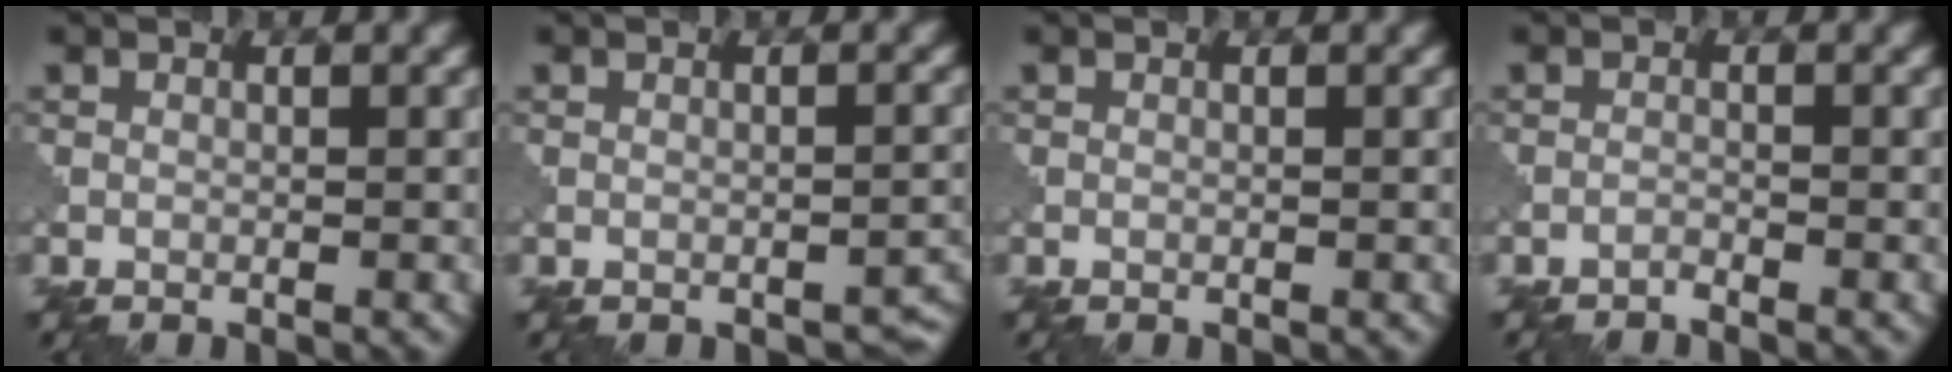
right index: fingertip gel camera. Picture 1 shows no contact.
{"total": 1.4, "force": [-1.1, 0.7, 0.6], "torque": [-0.005, -0.003, -0.010]}
{"total": 0.0}
{"total": 0.7, "force": [-0.7, 0.0, 0.1], "torque": [0.002, 0.003, -0.016]}